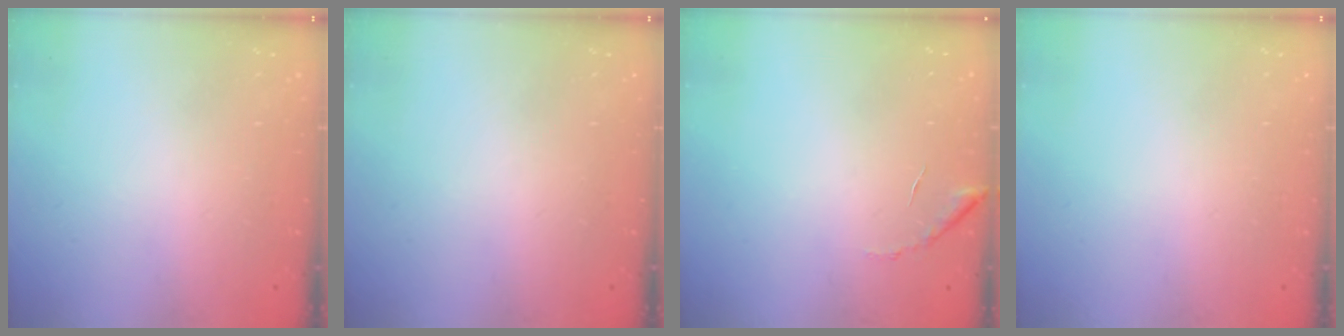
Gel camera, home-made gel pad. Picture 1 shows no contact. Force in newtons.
{"total": 0.0}
{"total": 6.2, "press": 6.2, "slide": 0.2}
{"total": 0.0}